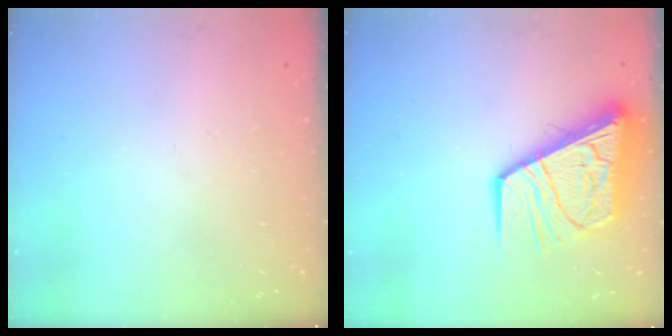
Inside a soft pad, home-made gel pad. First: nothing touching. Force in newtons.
{"total": 13.5, "press": 13.4, "slide": 1.4}